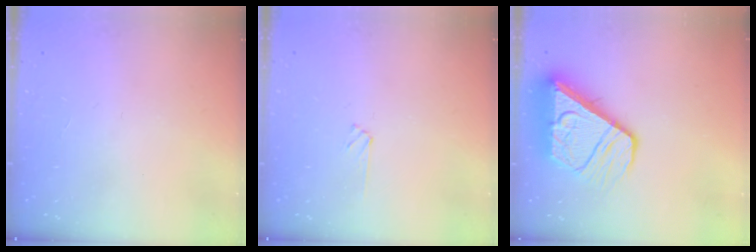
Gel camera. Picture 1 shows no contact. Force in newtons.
{"total": 1.8, "press": 1.8, "slide": 0.3}
{"total": 12.5, "press": 12.5, "slide": 1.4}